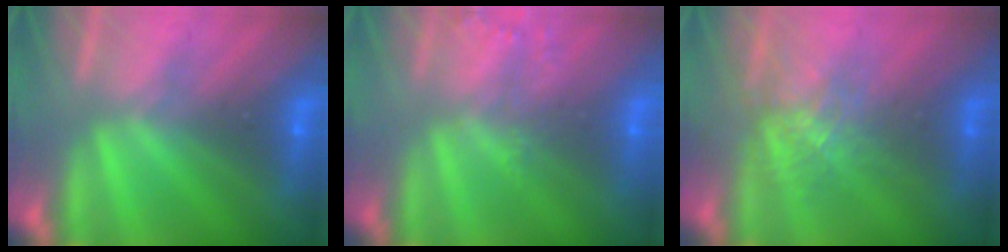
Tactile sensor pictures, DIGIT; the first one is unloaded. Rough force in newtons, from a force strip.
{"total": 1.5}
{"total": 2.7}